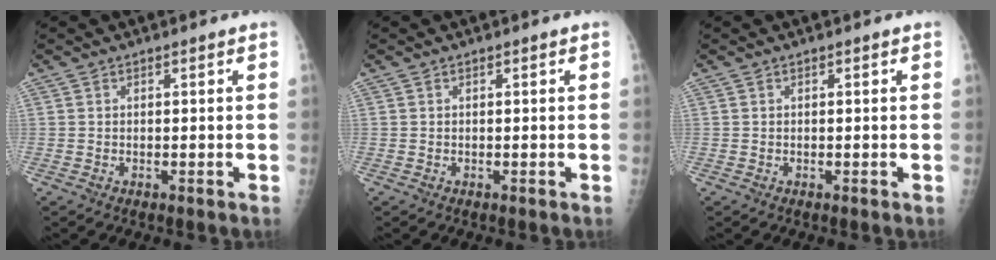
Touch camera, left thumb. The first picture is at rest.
{"total": 0.0}
{"total": 0.0}